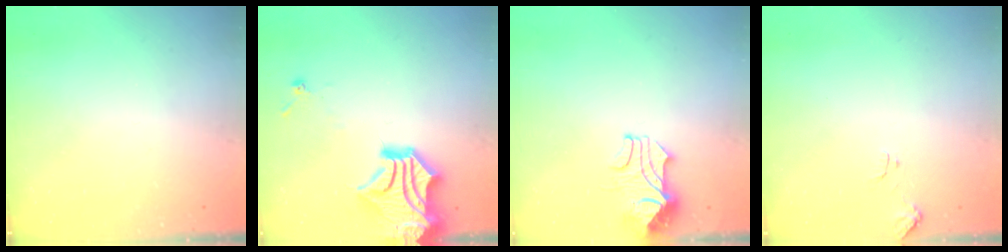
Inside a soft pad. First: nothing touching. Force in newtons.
{"total": 5.4, "press": 5.0, "slide": 1.9}
{"total": 2.3, "press": 2.2, "slide": 0.7}
{"total": 2.5, "press": 2.5, "slide": 0.3}